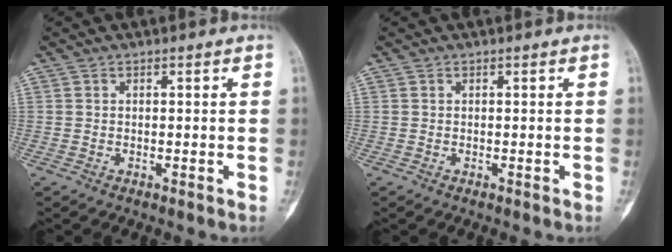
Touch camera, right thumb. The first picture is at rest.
{"total": 0.0}